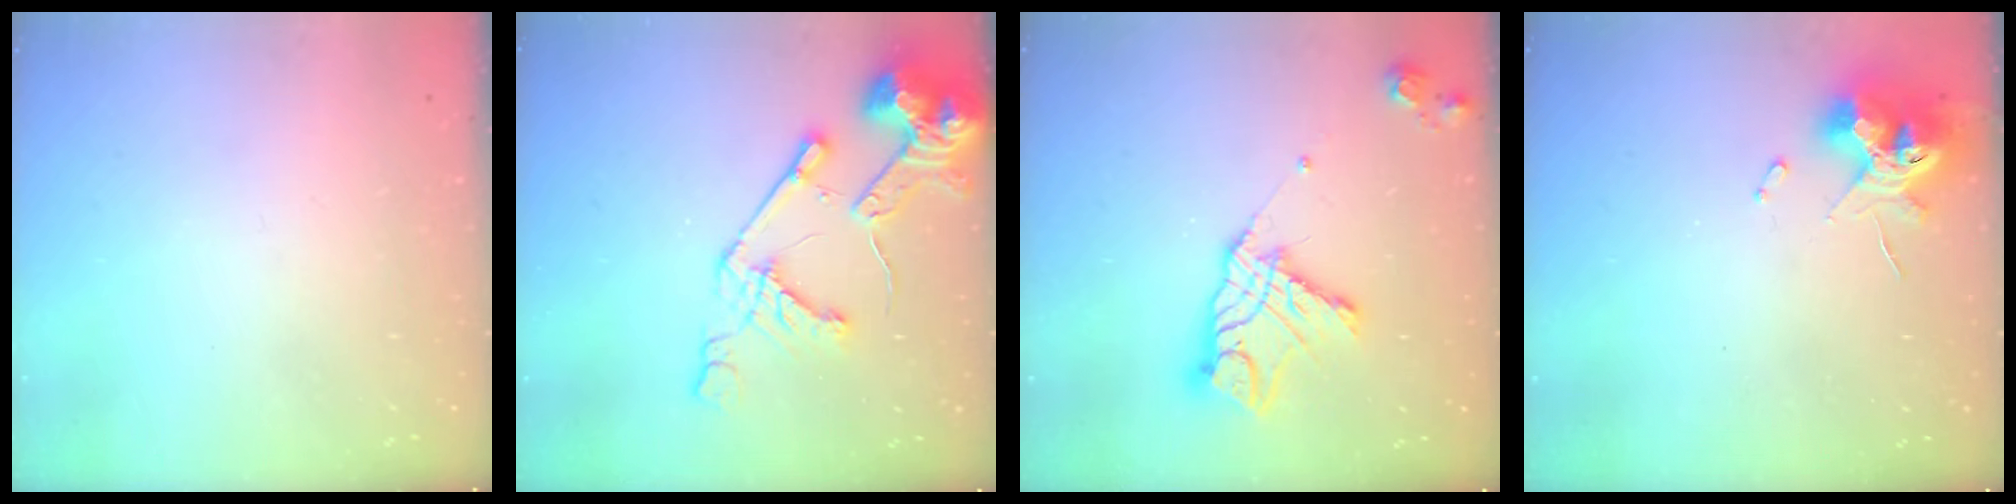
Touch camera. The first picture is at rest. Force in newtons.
{"total": 16.4, "press": 16.3, "slide": 1.8}
{"total": 13.2, "press": 13.1, "slide": 1.1}
{"total": 11.4, "press": 11.3, "slide": 1.1}